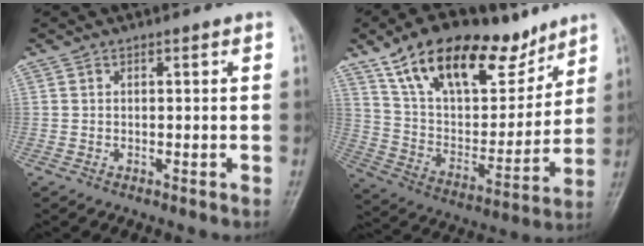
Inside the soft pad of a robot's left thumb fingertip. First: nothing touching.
{"total": 24.5, "force": [16.0, 11.6, 14.4], "torque": [-0.196, -0.042, 0.279]}